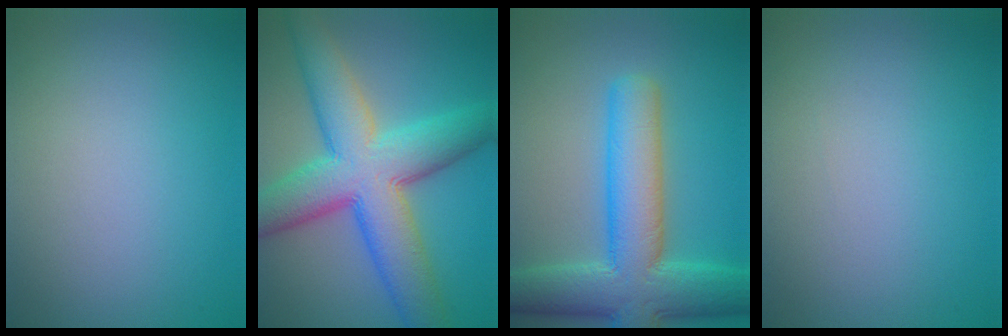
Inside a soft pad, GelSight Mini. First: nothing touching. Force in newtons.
{"total": 10.9, "press": 10.9, "slide": 0.1}
{"total": 9.6, "press": 9.6, "slide": 0.5}
{"total": 0.0}